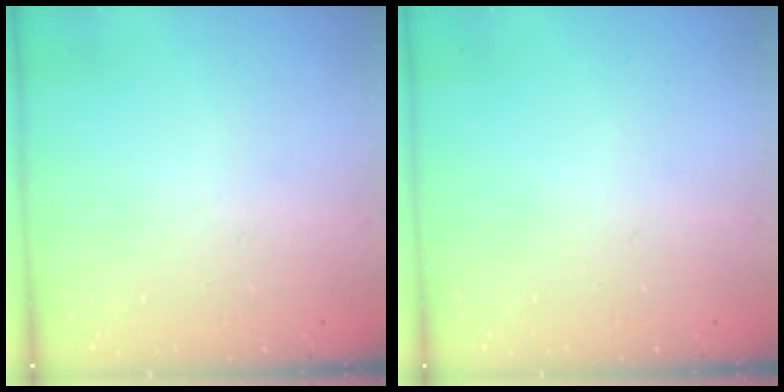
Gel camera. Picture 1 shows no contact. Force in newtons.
{"total": 0.0}